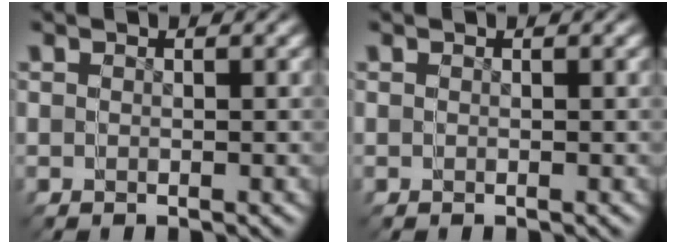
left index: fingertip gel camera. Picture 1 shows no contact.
{"total": 0.0}